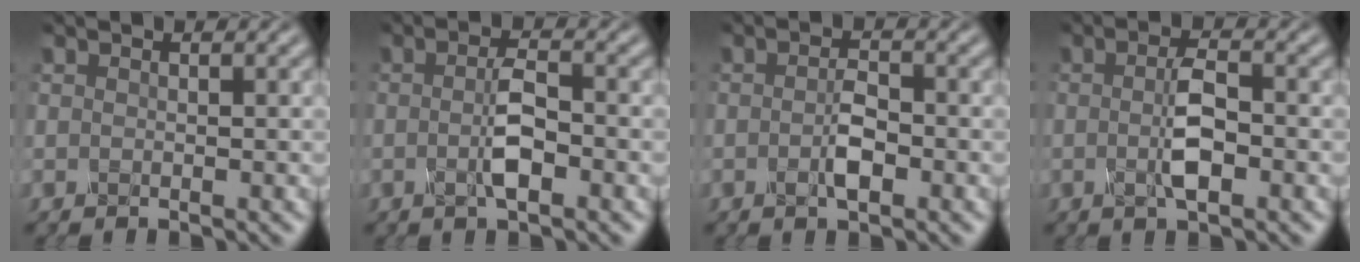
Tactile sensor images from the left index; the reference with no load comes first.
{"total": 2.5, "force": [-0.6, 0.4, 2.4], "torque": [-0.049, 0.006, -0.016]}
{"total": 1.8, "force": [-0.6, 0.4, 1.6], "torque": [-0.035, 0.005, -0.015]}
{"total": 2.7, "force": [-0.4, 0.6, 2.7], "torque": [-0.055, 0.005, -0.012]}